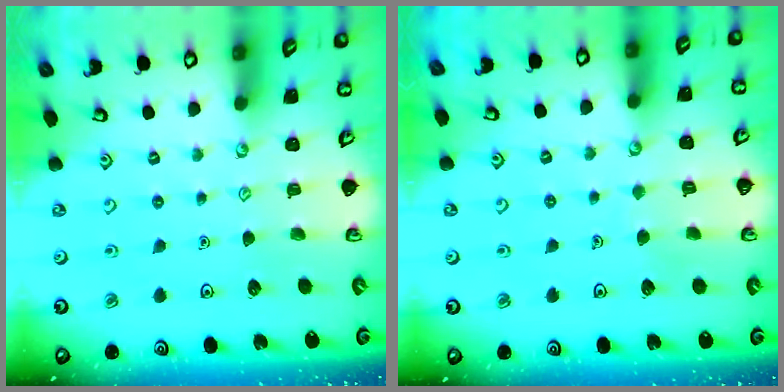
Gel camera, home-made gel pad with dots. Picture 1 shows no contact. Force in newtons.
{"total": 2.4, "press": 2.4, "slide": 0.2}